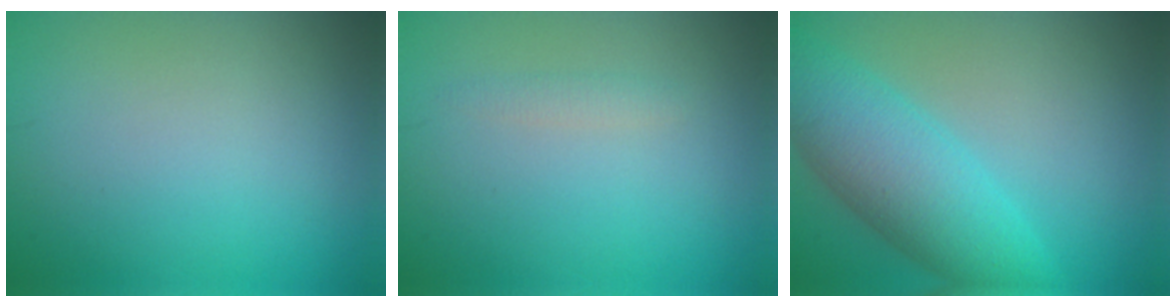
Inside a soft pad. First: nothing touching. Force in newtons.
{"total": 0.9, "press": 0.9, "slide": 0.1}
{"total": 7.6, "press": 7.6, "slide": 0.2}